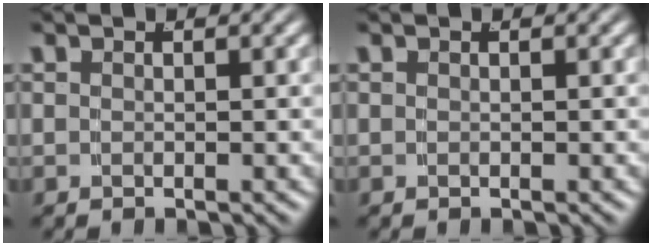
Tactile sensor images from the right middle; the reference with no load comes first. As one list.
[{"total": 0.0}]